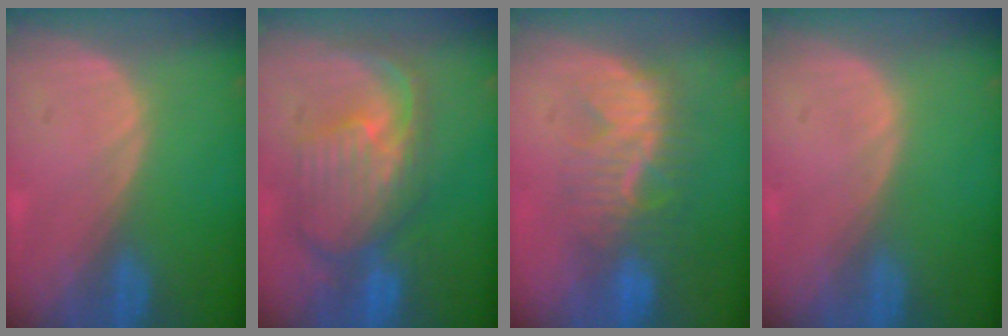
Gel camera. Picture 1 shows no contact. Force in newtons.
{"total": 10.8, "press": 9.6, "slide": 5.1}
{"total": 8.4, "press": 7.9, "slide": 2.6}
{"total": 0.0}